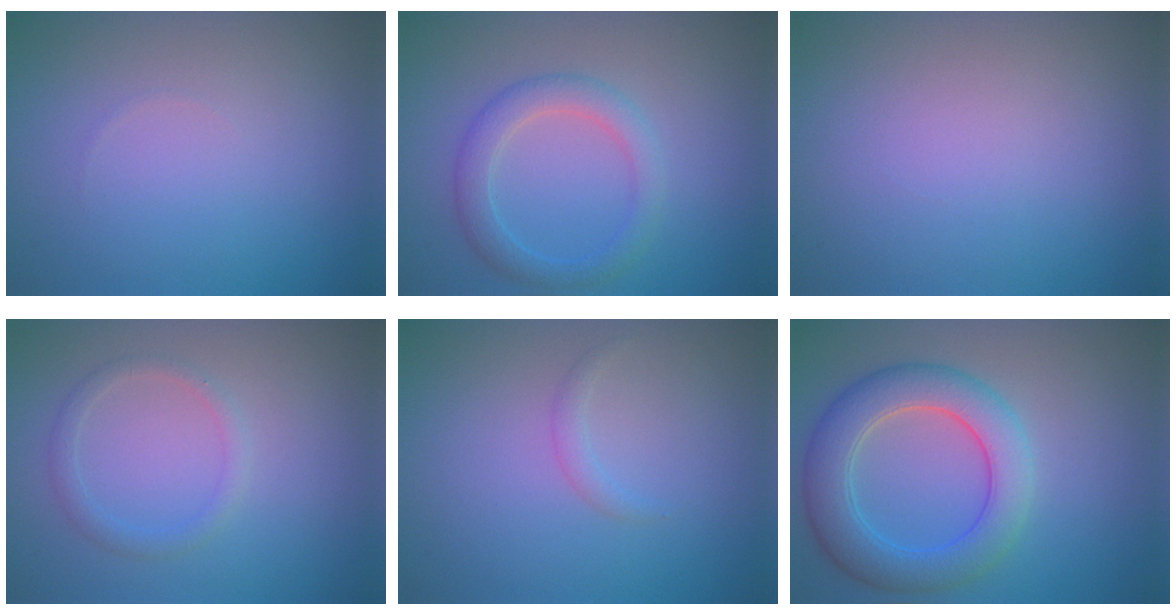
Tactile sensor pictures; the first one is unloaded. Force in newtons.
{"total": 3.0, "press": 3.0, "slide": 0.0}
{"total": 0.0}
{"total": 1.4, "press": 1.4, "slide": 0.1}
{"total": 0.9, "press": 0.9, "slide": 0.1}
{"total": 6.1, "press": 6.1, "slide": 0.2}